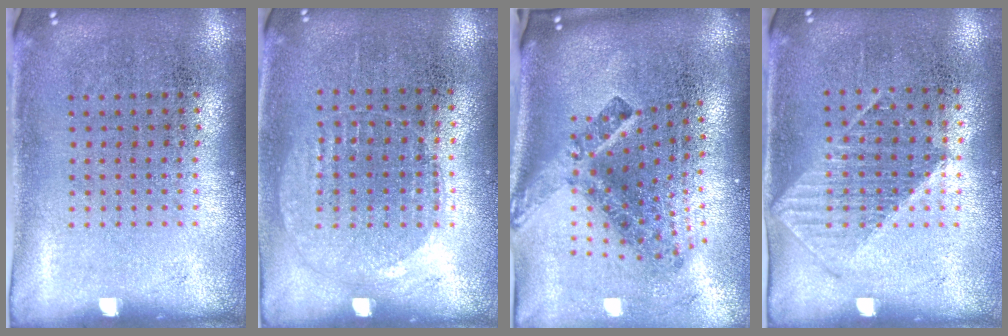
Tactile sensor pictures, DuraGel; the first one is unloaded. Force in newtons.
{"total": 1.0, "press": 0.9, "slide": 0.4}
{"total": 3.1, "press": 1.7, "slide": 2.5}
{"total": 0.9, "press": 0.8, "slide": 0.4}